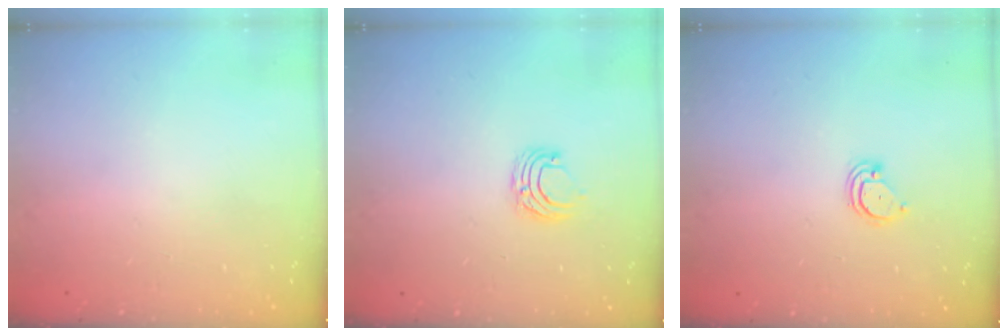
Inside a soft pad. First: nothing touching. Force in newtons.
{"total": 5.6, "press": 5.6, "slide": 0.6}
{"total": 3.0, "press": 3.0, "slide": 0.2}